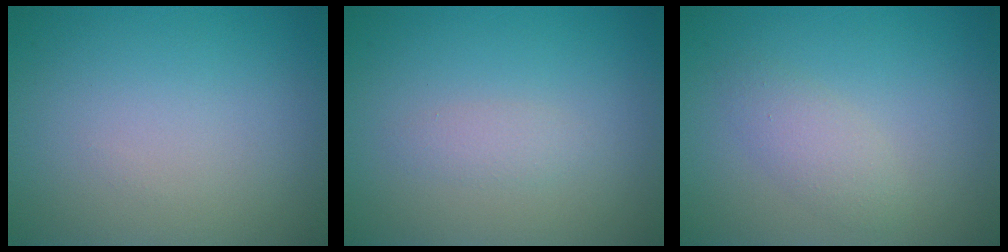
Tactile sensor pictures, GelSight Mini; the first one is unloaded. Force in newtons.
{"total": 1.1, "press": 1.1, "slide": 0.1}
{"total": 2.0, "press": 2.0, "slide": 0.1}